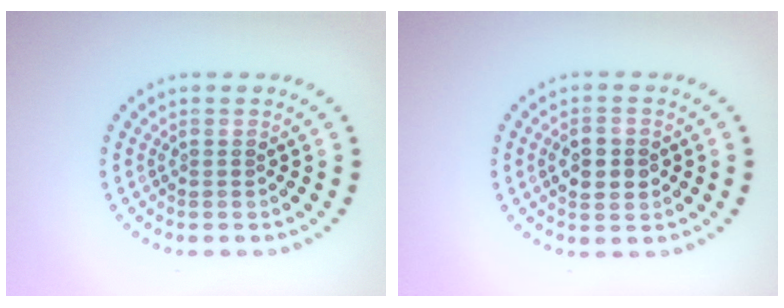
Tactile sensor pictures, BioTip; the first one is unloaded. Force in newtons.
{"total": 2.9, "press": 2.9, "slide": 0.1}